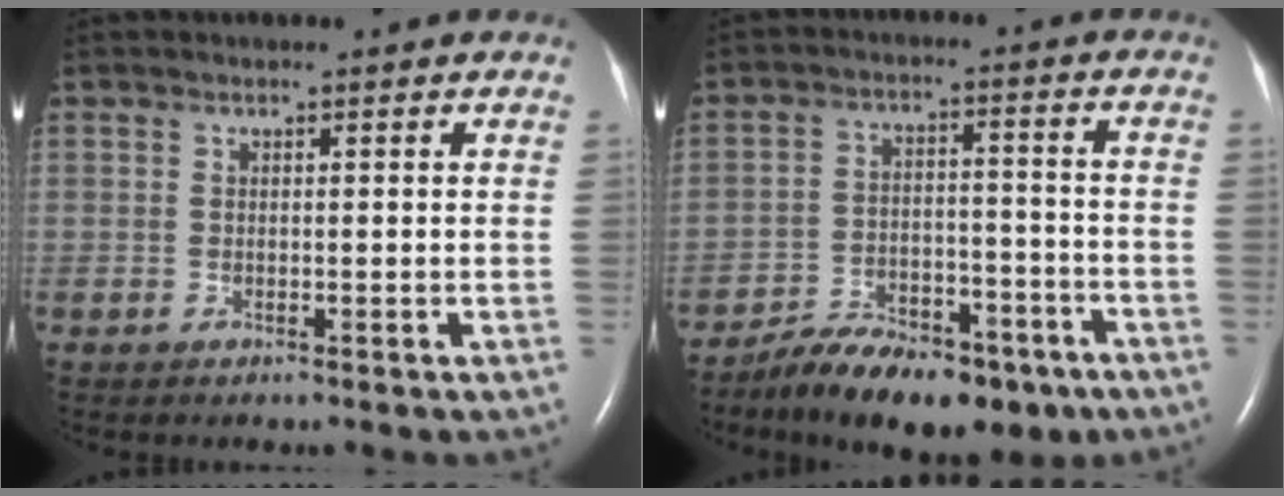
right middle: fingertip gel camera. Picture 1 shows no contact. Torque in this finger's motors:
{"motor_torque": [1.02, -1.12, 0.17, 0.04]}